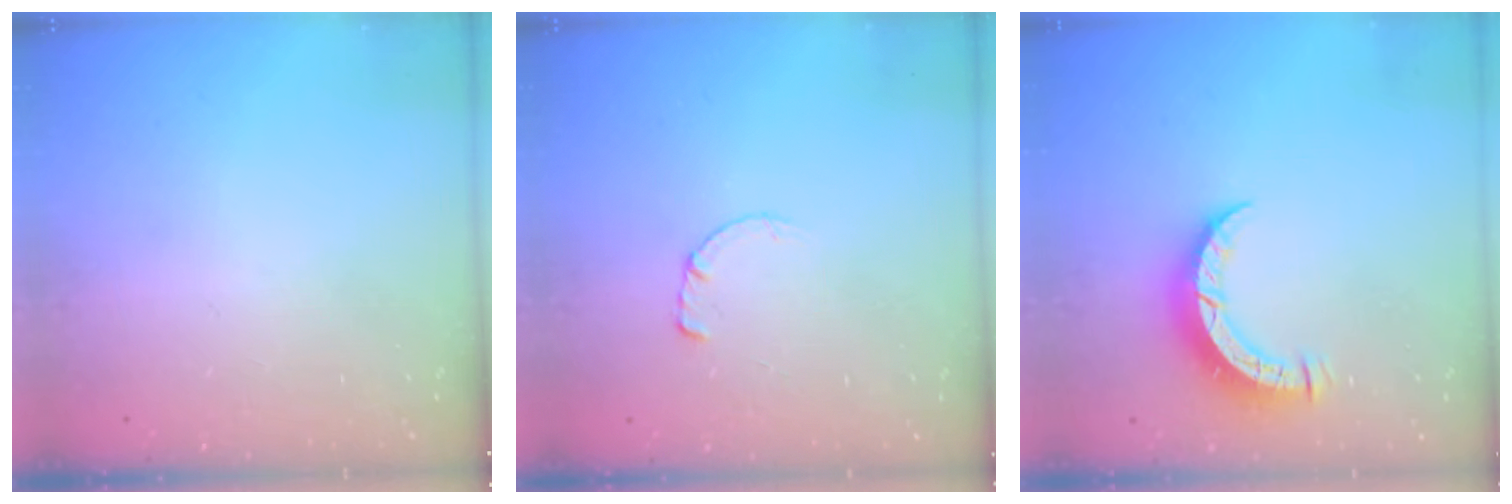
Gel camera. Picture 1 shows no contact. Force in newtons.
{"total": 0.7, "press": 0.6, "slide": 0.2}
{"total": 6.3, "press": 6.3, "slide": 0.6}